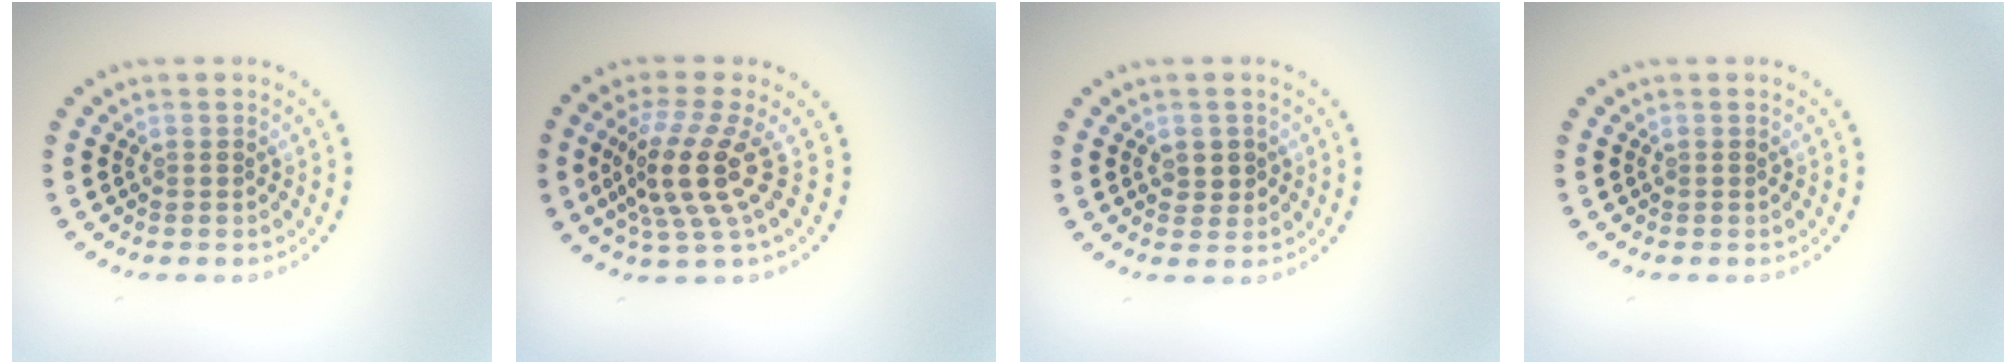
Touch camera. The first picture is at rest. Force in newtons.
{"total": 4.8, "press": 3.5, "slide": 3.2}
{"total": 1.3, "press": 1.3, "slide": 0.3}
{"total": 0.0}